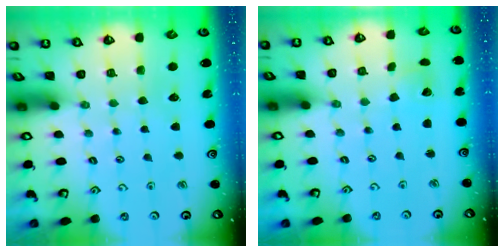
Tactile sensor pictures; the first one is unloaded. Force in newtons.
{"total": 3.2, "press": 3.2, "slide": 0.4}